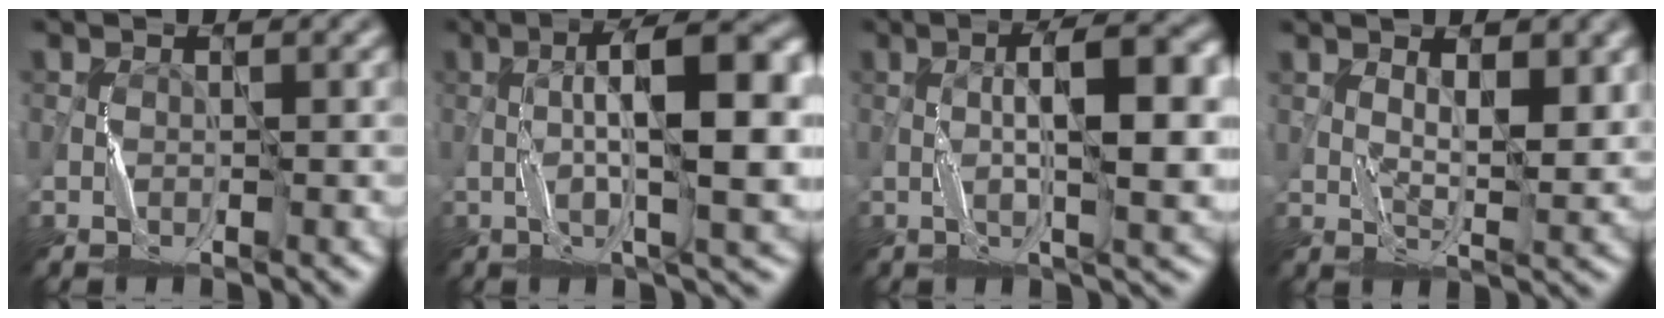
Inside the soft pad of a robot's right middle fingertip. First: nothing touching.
{"total": 12.2, "force": [0.3, 3.0, 11.8], "torque": [-0.176, 0.020, 0.008]}
{"total": 9.6, "force": [0.3, 2.5, 9.3], "torque": [-0.125, 0.011, 0.005]}
{"total": 3.6, "force": [2.0, 0.8, 2.9], "torque": [-0.043, -0.006, 0.042]}